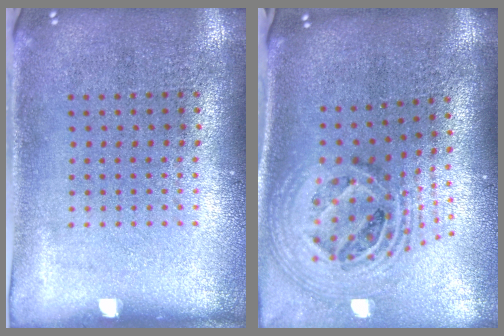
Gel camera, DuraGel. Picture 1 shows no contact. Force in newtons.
{"total": 2.2, "press": 1.7, "slide": 1.5}